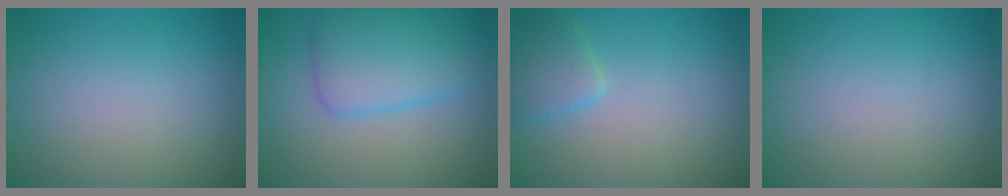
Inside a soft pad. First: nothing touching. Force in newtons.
{"total": 5.4, "press": 5.4, "slide": 0.2}
{"total": 2.6, "press": 2.6, "slide": 0.2}
{"total": 0.0}